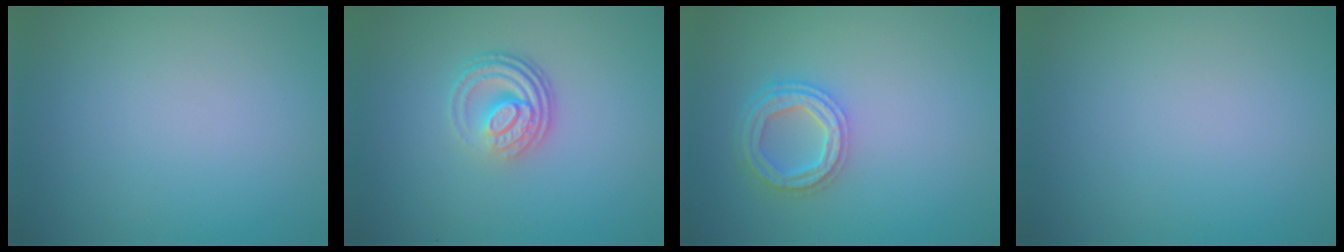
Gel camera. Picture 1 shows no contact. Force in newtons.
{"total": 4.1, "press": 2.7, "slide": 3.1}
{"total": 4.1, "press": 3.1, "slide": 2.6}
{"total": 0.0}